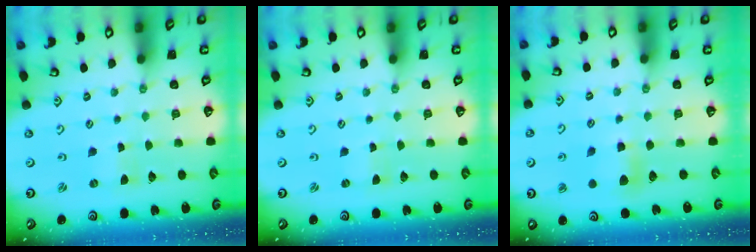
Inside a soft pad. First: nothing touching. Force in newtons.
{"total": 0.5, "press": 0.5, "slide": 0.1}
{"total": 7.6, "press": 7.6, "slide": 0.6}